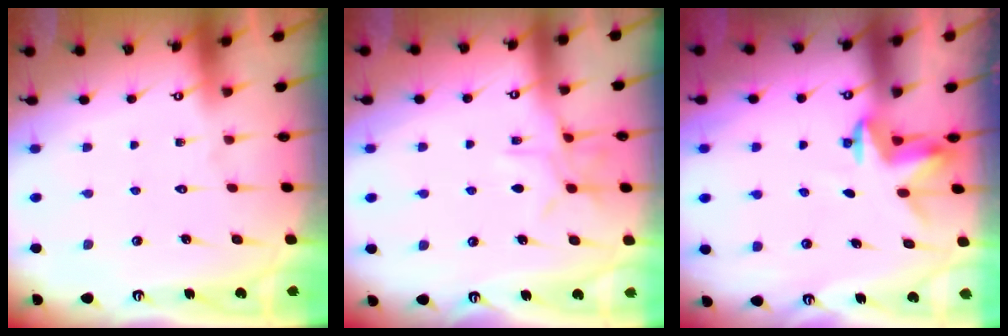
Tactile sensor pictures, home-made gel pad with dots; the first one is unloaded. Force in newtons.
{"total": 7.4, "press": 7.4, "slide": 0.5}
{"total": 3.3, "press": 3.3, "slide": 0.2}